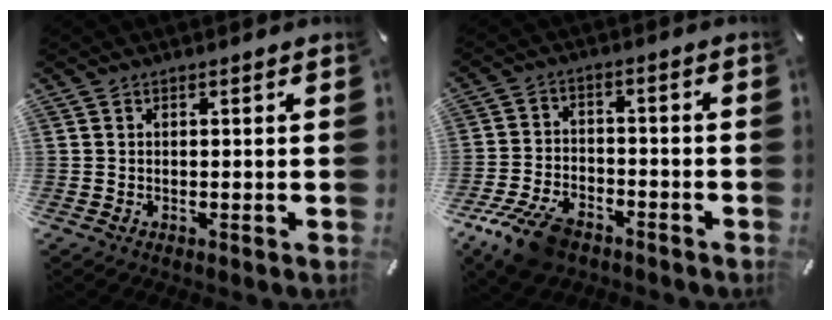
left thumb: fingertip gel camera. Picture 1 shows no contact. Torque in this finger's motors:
{"motor_torque": [0.29, 1.74, 0.84, 0.78, 0.35]}